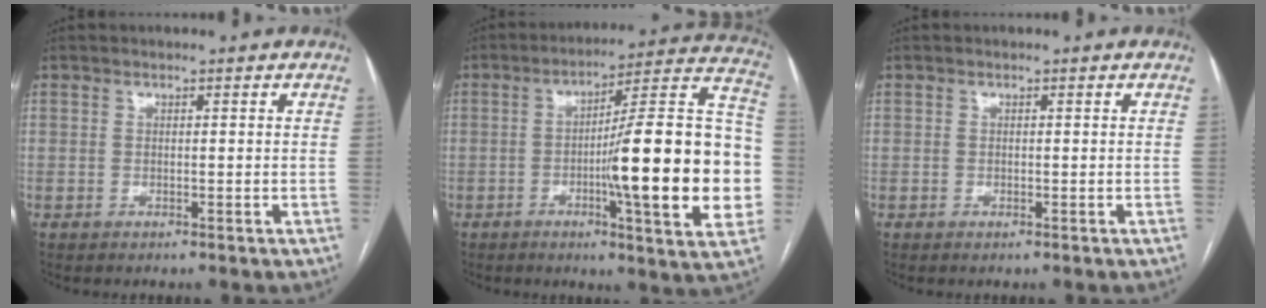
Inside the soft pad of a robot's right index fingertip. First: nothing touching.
{"total": 23.3, "force": [-3.5, 2.0, 22.9], "torque": [-0.260, 0.019, -0.051]}
{"total": 0.0}